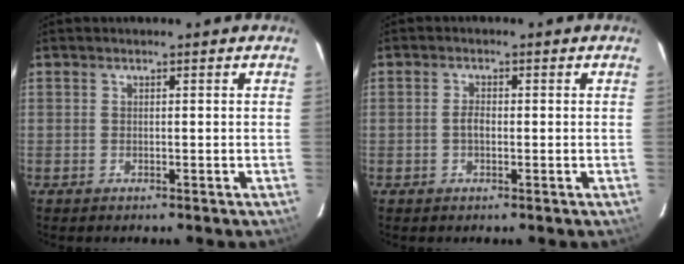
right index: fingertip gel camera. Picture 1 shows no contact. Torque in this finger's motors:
{"motor_torque": [0.43, -0.23, 0.29, 0.06]}